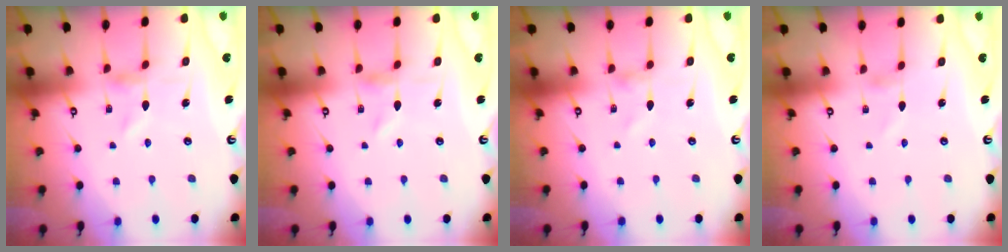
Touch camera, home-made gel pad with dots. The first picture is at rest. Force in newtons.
{"total": 0.5, "press": 0.4, "slide": 0.3}
{"total": 0.8, "press": 0.8, "slide": 0.1}
{"total": 1.3, "press": 1.3, "slide": 0.1}